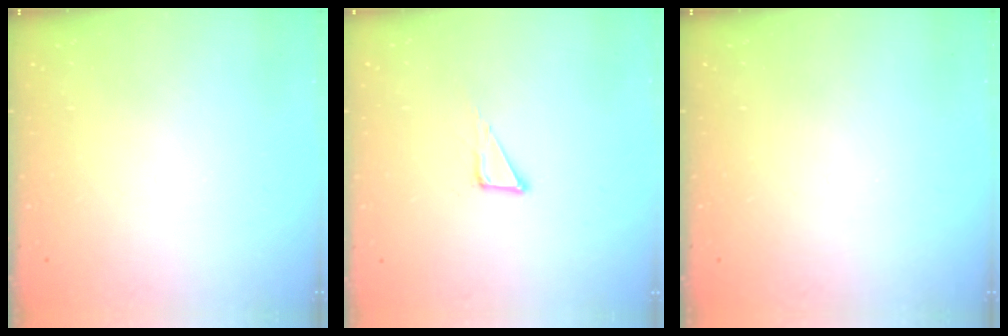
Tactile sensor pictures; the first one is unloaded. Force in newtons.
{"total": 1.9, "press": 1.9, "slide": 0.1}
{"total": 0.0}